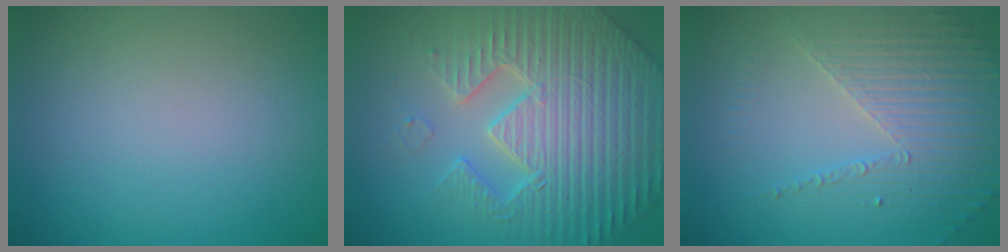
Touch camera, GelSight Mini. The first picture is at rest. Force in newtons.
{"total": 7.7, "press": 7.4, "slide": 1.9}
{"total": 3.6, "press": 3.3, "slide": 1.5}